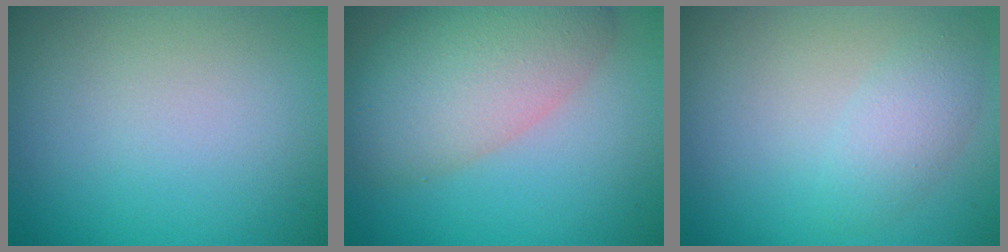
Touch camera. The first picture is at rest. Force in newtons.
{"total": 7.4, "press": 7.4, "slide": 0.6}
{"total": 2.4, "press": 2.4, "slide": 0.2}